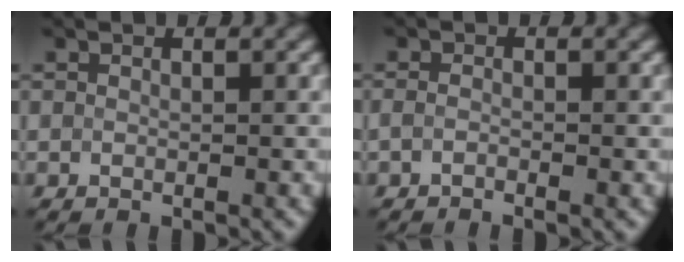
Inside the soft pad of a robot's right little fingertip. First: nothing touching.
{"total": 1.3, "force": [-1.3, 0.0, 0.3], "torque": [-0.004, -0.001, -0.018]}